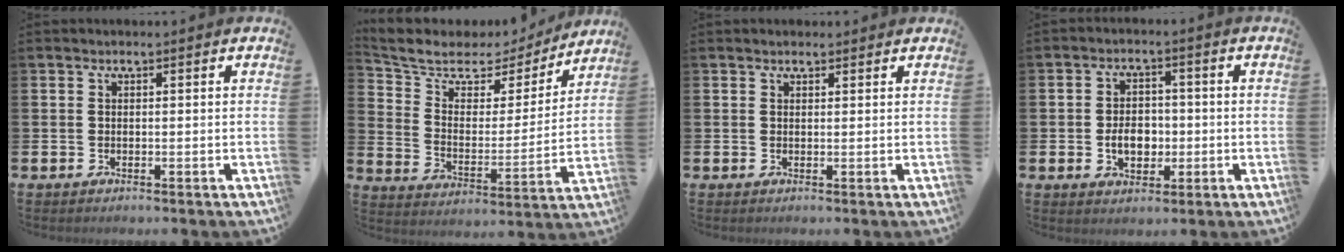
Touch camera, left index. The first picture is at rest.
{"total": 7.1, "force": [6.0, 3.5, 1.6], "torque": [-0.079, -0.040, 0.101]}
{"total": 1.0, "force": [0.9, 0.4, 0.1], "torque": [0.005, 0.003, 0.015]}
{"total": 4.5, "force": [-0.7, 3.3, 3.0], "torque": [-0.038, -0.001, -0.021]}